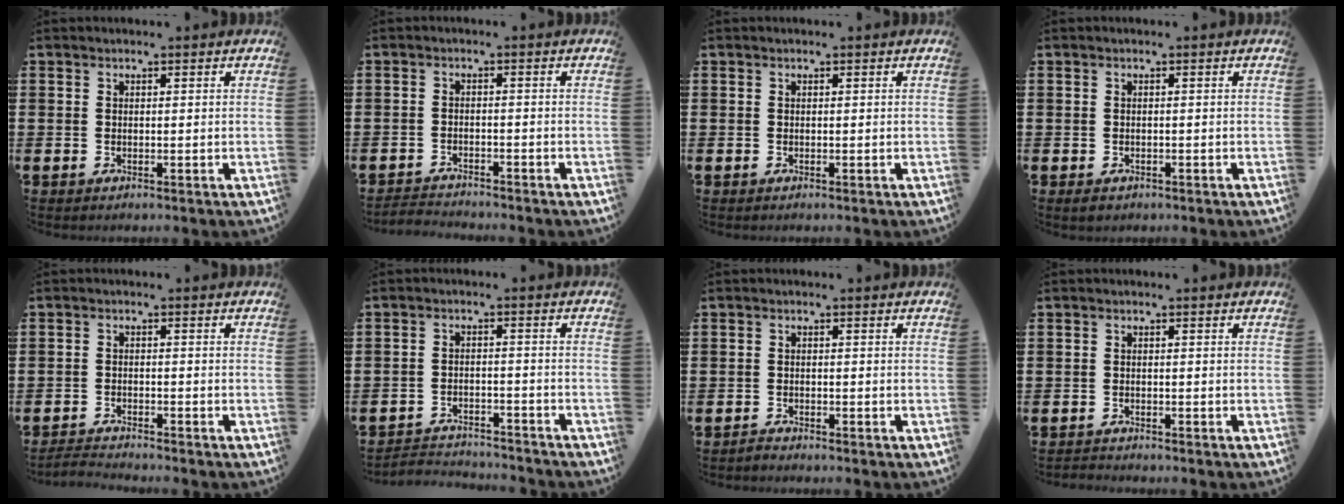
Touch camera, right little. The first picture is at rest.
{"total": 1.9, "force": [-1.9, 0.0, -0.2], "torque": [-0.003, 0.002, -0.042]}
{"total": 0.0}
{"total": 0.5, "force": [-0.2, 0.4, 0.3], "torque": [-0.007, 0.004, -0.007]}
{"total": 1.9, "force": [-1.9, -0.2, 0.2], "torque": [-0.005, 0.003, -0.040]}
{"total": 2.7, "force": [-2.7, 0.3, -0.1], "torque": [-0.007, 0.003, -0.060]}
{"total": 0.9, "force": [-0.9, 0.1, 0.0], "torque": [-0.003, -0.002, -0.019]}
{"total": 0.9, "force": [-0.9, 0.0, -0.1], "torque": [-0.001, -0.001, -0.018]}